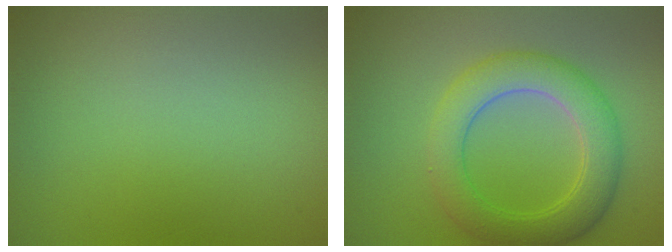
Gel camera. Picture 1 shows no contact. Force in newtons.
{"total": 5.6, "press": 5.6, "slide": 0.2}